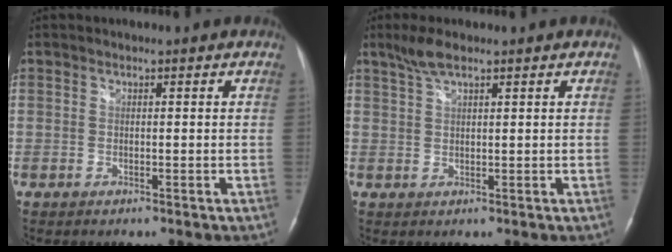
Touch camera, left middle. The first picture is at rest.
{"total": 3.5, "force": [2.6, 0.7, 2.3], "torque": [-0.053, 0.009, 0.055]}